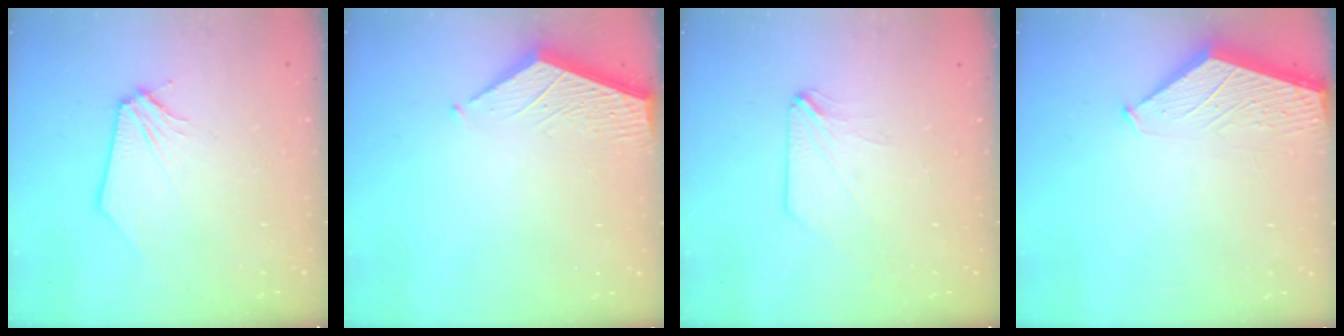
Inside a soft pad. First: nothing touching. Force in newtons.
{"total": 3.3, "press": 3.3, "slide": 0.4}
{"total": 0.0}
{"total": 1.6, "press": 1.6, "slide": 0.2}